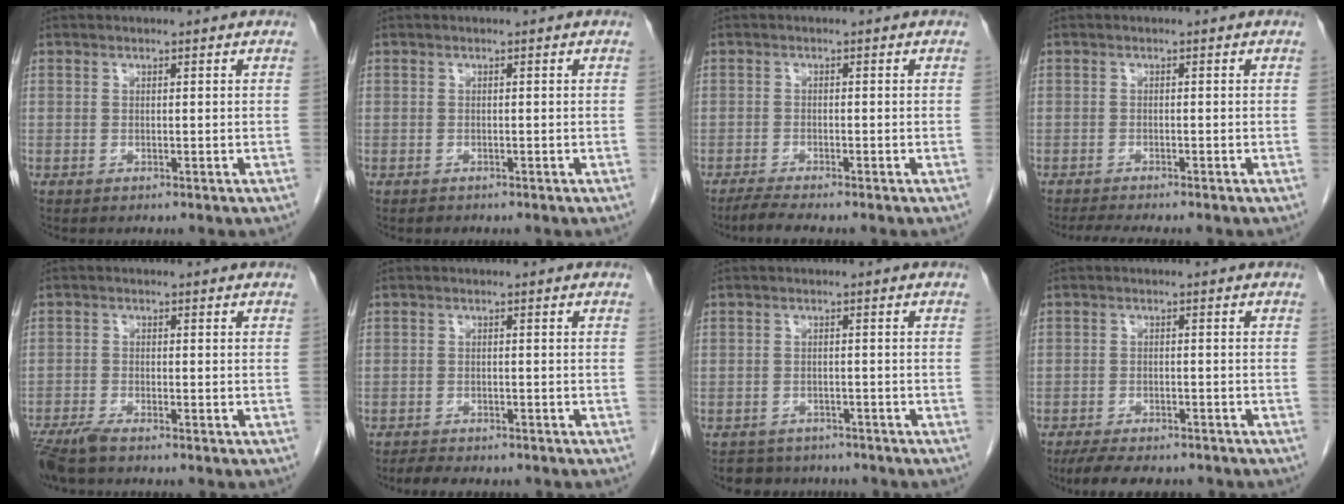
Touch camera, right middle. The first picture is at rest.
{"total": 0.6, "force": [-0.5, 0.3, 0.0], "torque": [-0.007, 0.000, -0.008]}
{"total": 2.7, "force": [-2.4, 0.0, 1.3], "torque": [-0.033, -0.010, -0.046]}
{"total": 4.3, "force": [-3.8, 0.2, 2.0], "torque": [-0.029, -0.010, -0.057]}
{"total": 4.1, "force": [-3.4, 0.4, 2.3], "torque": [-0.046, -0.012, -0.064]}
{"total": 4.4, "force": [-3.9, 1.3, 1.7], "torque": [-0.032, -0.008, -0.054]}
{"total": 5.3, "force": [-4.7, 2.5, 0.2], "torque": [0.000, 0.006, -0.062]}
{"total": 9.4, "force": [-7.9, 3.0, 4.0], "torque": [-0.059, -0.006, -0.114]}